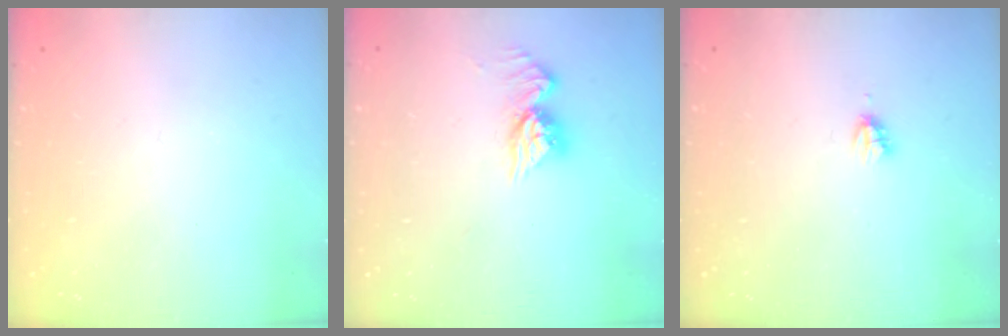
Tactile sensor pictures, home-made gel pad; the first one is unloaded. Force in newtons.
{"total": 9.7, "press": 9.7, "slide": 0.9}
{"total": 2.2, "press": 2.2, "slide": 0.3}